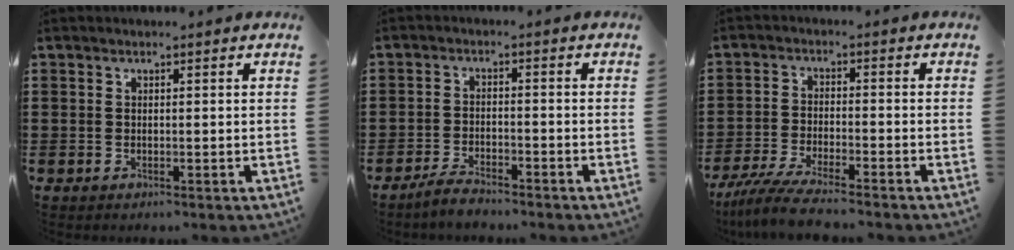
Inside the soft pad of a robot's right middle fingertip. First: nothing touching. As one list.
[{"total": 2.9, "force": [-2.8, 0.3, 0.8], "torque": [-0.024, 0.004, -0.060]}, {"total": 5.9, "force": [-5.3, 0.1, 2.7], "torque": [-0.071, -0.018, -0.105]}]